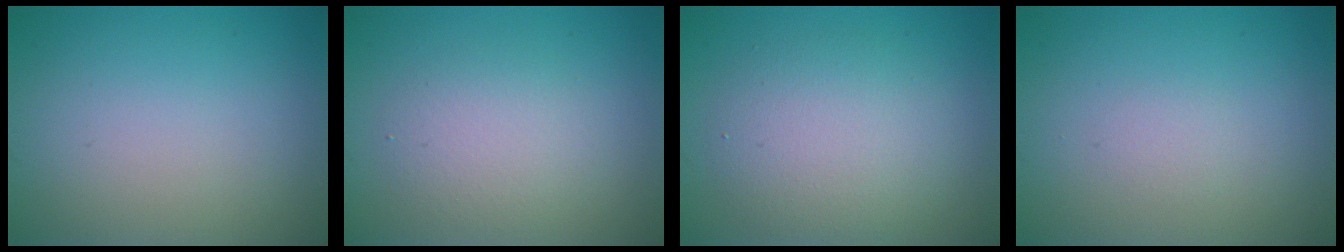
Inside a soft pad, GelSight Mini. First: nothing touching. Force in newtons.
{"total": 3.0, "press": 3.0, "slide": 0.2}
{"total": 4.6, "press": 4.5, "slide": 0.4}
{"total": 0.6, "press": 0.6, "slide": 0.1}